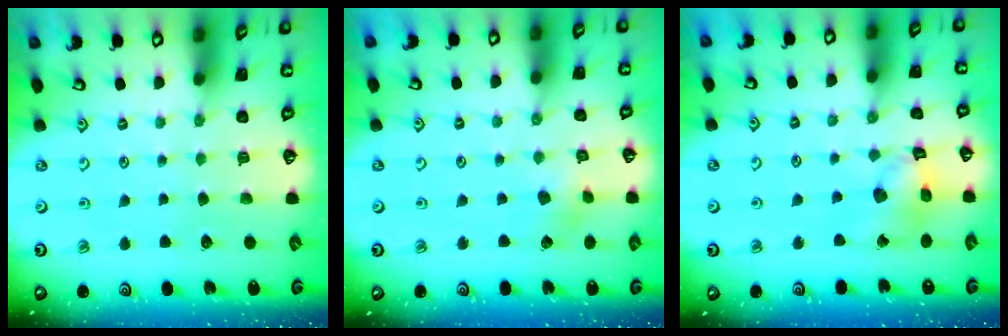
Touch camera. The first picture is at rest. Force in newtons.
{"total": 3.0, "press": 3.0, "slide": 0.4}
{"total": 12.1, "press": 12.0, "slide": 1.4}